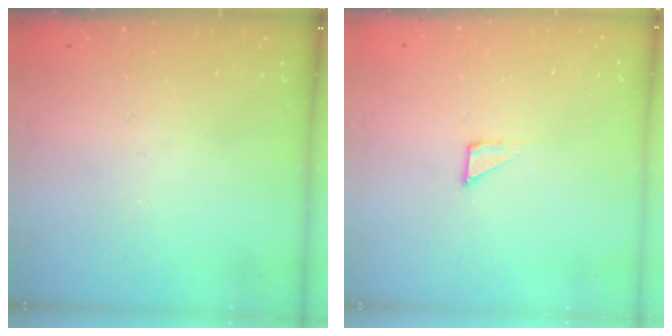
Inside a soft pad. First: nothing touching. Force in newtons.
{"total": 2.1, "press": 2.1, "slide": 0.1}